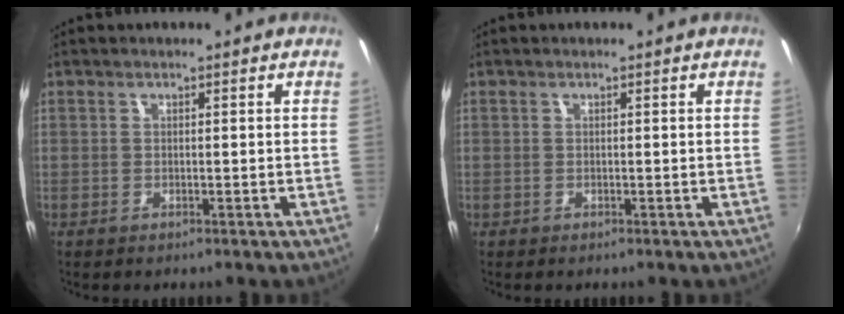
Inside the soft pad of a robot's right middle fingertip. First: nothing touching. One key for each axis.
{"total": 0.0}